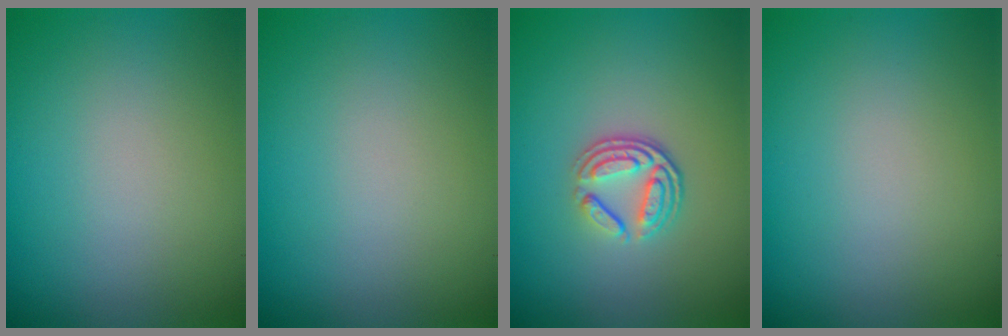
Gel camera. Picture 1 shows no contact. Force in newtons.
{"total": 0.0}
{"total": 3.6, "press": 2.6, "slide": 2.6}
{"total": 0.0}